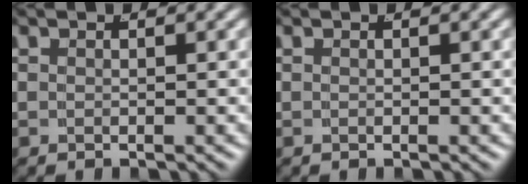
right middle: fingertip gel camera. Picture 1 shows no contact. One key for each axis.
{"total": 0.0}